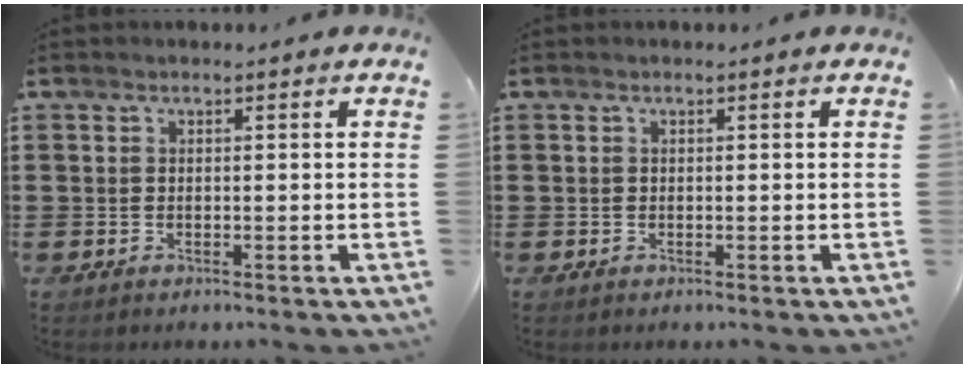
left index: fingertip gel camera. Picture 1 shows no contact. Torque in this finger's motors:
{"motor_torque": [-0.02, -0.01, 0.01, -0.01]}